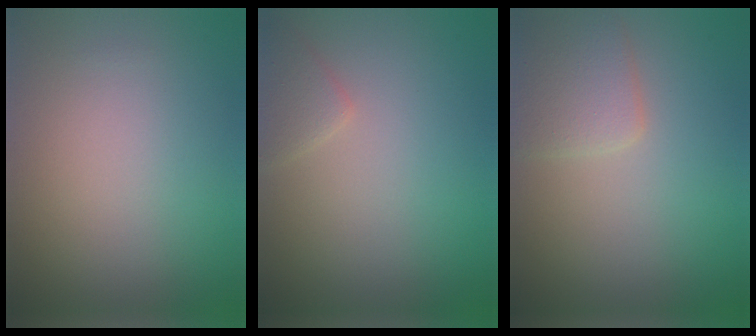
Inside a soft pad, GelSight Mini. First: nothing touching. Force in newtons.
{"total": 1.6, "press": 1.6, "slide": 0.1}
{"total": 2.9, "press": 2.9, "slide": 0.2}